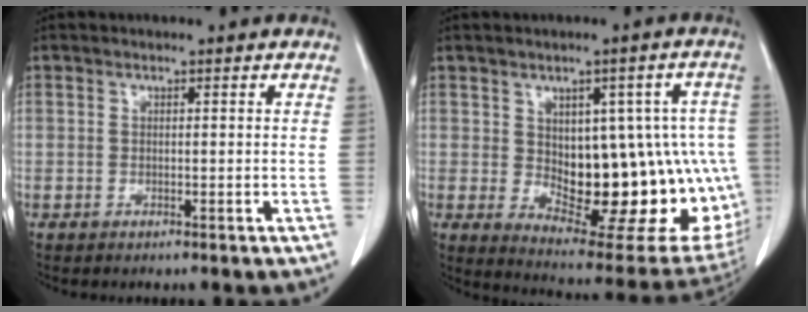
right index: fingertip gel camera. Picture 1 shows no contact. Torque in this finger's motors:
{"motor_torque": [1.77, -0.20, 0.38, 0.06]}